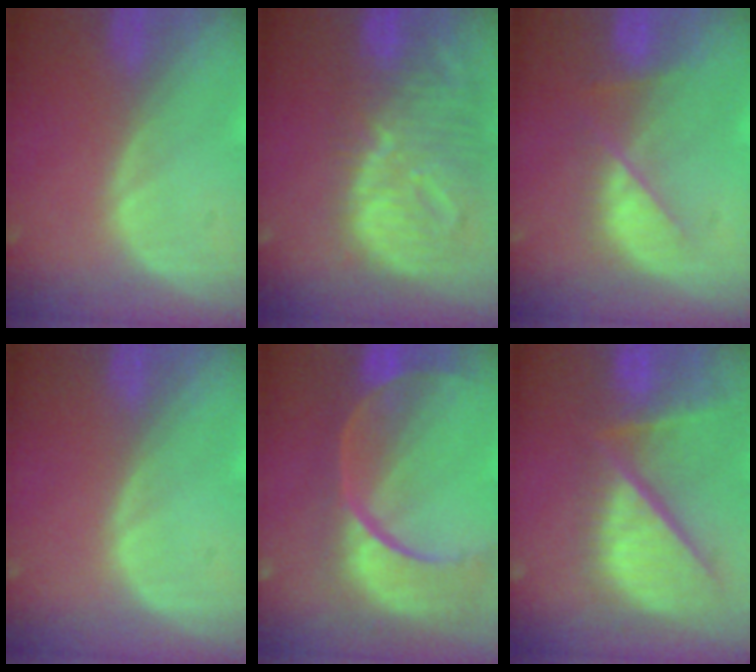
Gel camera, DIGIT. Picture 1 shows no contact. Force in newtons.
{"total": 12.6, "press": 11.0, "slide": 6.2}
{"total": 5.1, "press": 5.1, "slide": 0.8}
{"total": 0.0}
{"total": 13.1, "press": 10.6, "slide": 7.7}
{"total": 12.9, "press": 10.7, "slide": 7.2}